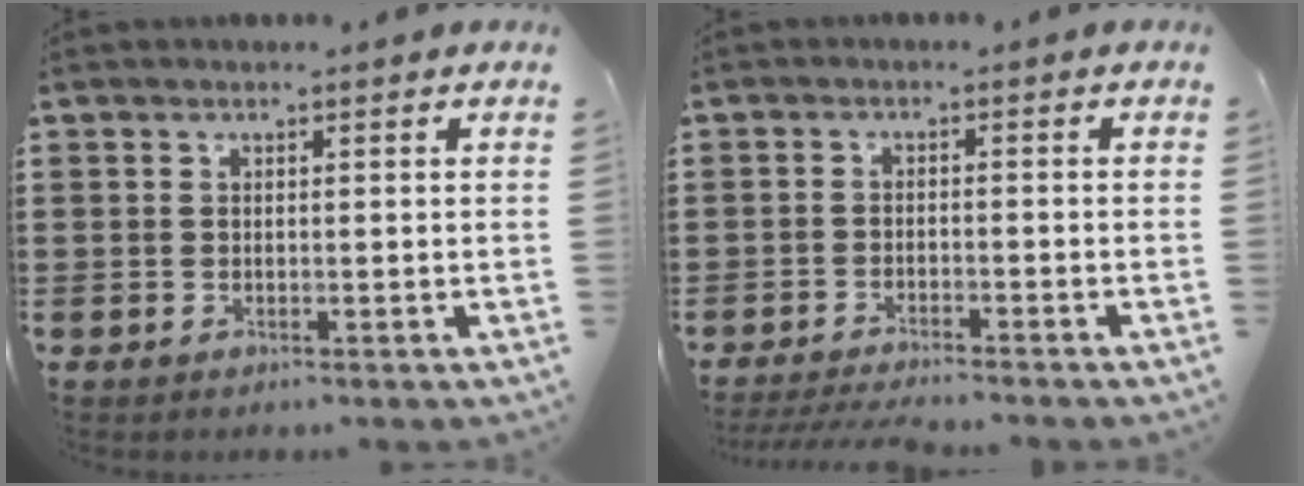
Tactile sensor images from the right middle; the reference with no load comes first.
{"total": 3.3, "force": [-3.2, 0.1, 0.6], "torque": [-0.018, -0.004, -0.068]}